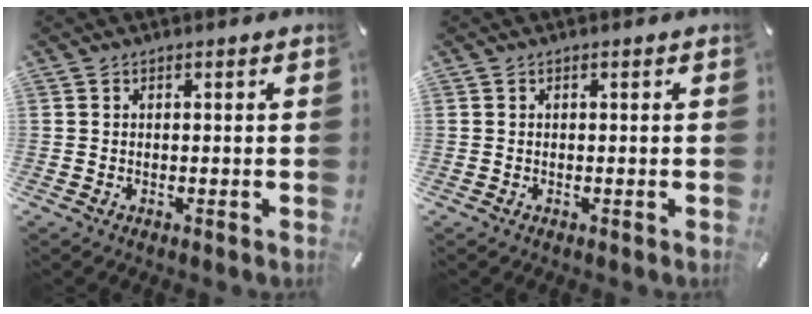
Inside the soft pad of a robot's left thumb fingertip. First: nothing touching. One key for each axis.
{"total": 0.0}